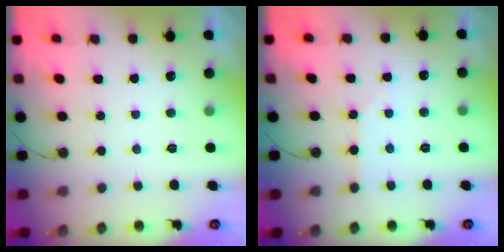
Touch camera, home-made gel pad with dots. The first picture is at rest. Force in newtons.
{"total": 2.5, "press": 2.4, "slide": 0.4}